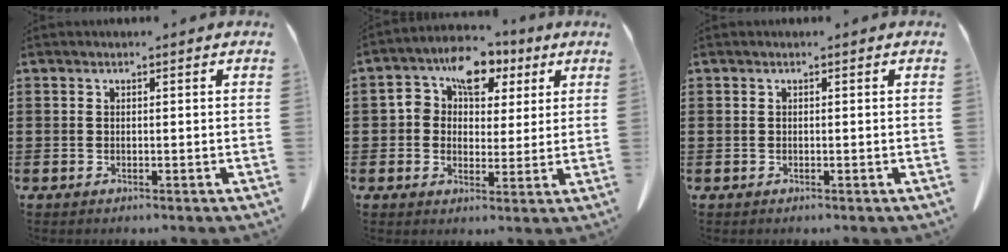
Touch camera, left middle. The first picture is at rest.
{"total": 7.6, "force": [3.3, 5.5, 4.1], "torque": [-0.088, 0.011, 0.056]}
{"total": 0.0}